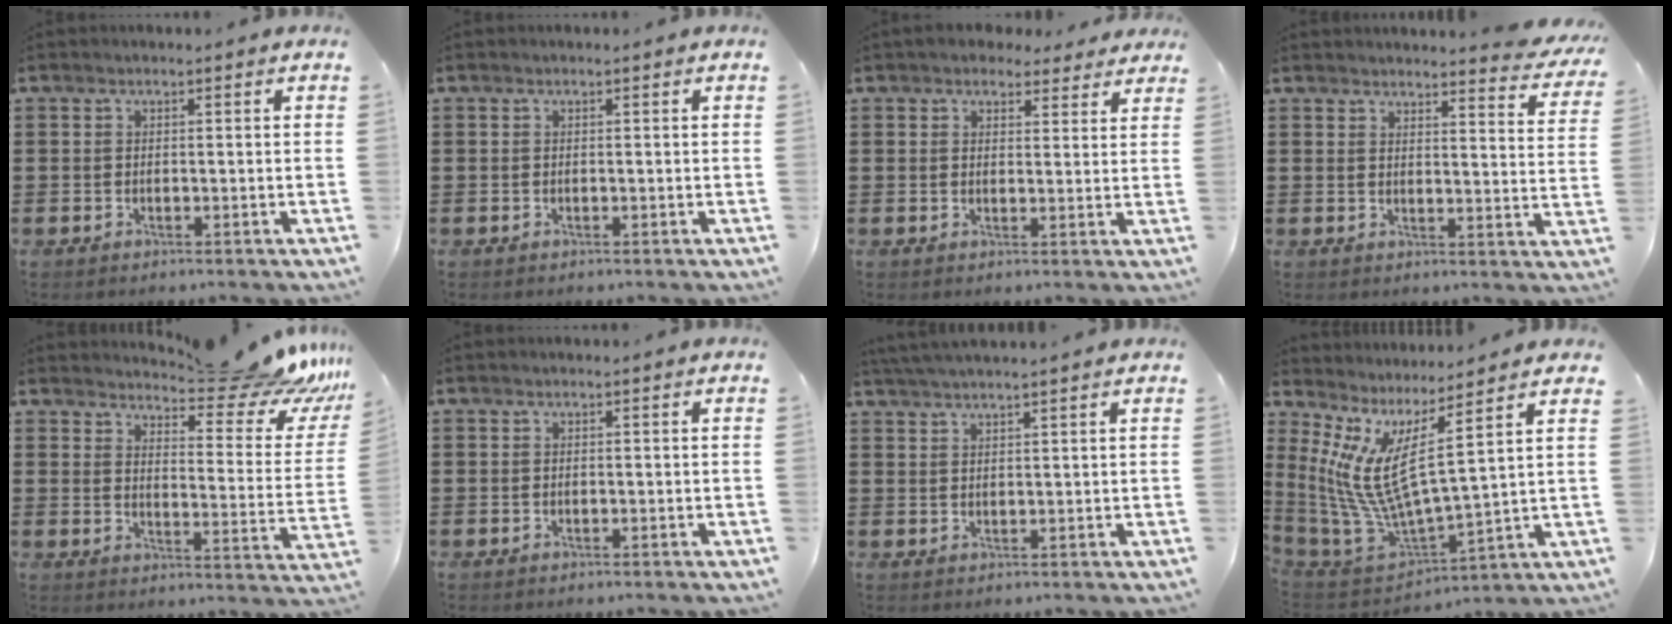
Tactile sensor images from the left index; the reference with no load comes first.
{"total": 0.0}
{"total": 3.5, "force": [3.0, 1.5, 0.7], "torque": [-0.015, -0.003, 0.055]}
{"total": 3.6, "force": [3.5, -0.3, 0.9], "torque": [-0.024, -0.022, 0.061]}
{"total": 11.6, "force": [10.0, 1.9, 5.5], "torque": [-0.082, -0.075, 0.166]}
{"total": 0.0}
{"total": 2.7, "force": [2.6, -0.3, 0.9], "torque": [-0.022, 0.000, 0.049]}
{"total": 9.0, "force": [3.3, 2.6, 7.9], "torque": [-0.211, -0.064, 0.047]}